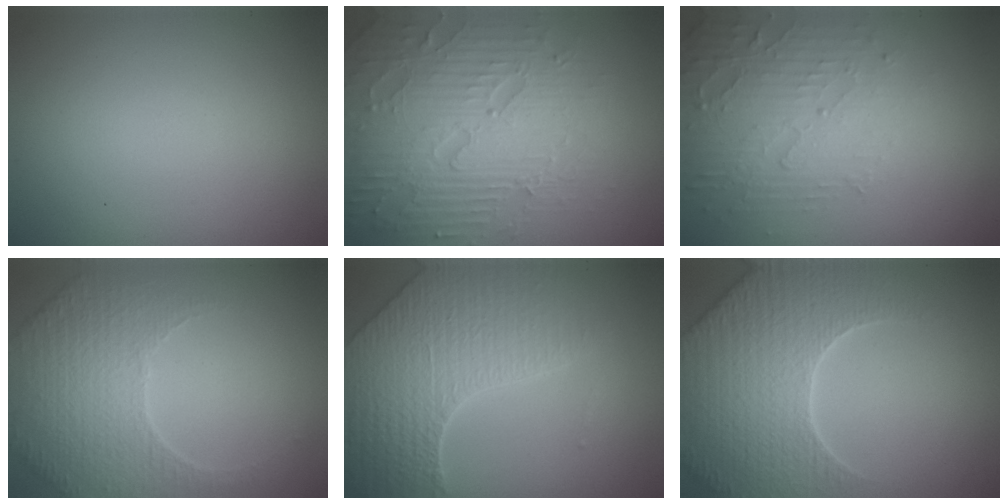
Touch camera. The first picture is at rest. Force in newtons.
{"total": 7.5, "press": 5.9, "slide": 4.6}
{"total": 5.0, "press": 3.3, "slide": 3.8}
{"total": 5.3, "press": 3.6, "slide": 3.9}
{"total": 7.6, "press": 5.8, "slide": 4.9}
{"total": 5.9, "press": 5.6, "slide": 1.7}